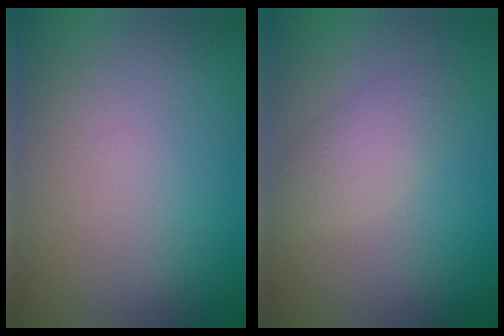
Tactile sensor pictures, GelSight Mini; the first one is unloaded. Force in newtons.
{"total": 2.5, "press": 2.5, "slide": 0.0}